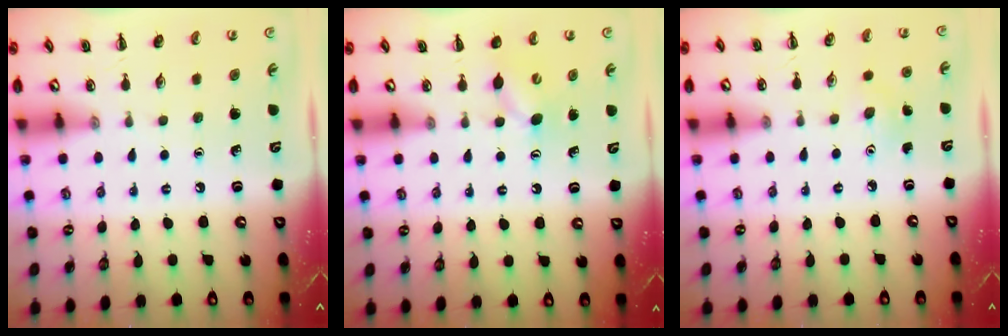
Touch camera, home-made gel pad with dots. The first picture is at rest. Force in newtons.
{"total": 5.6, "press": 5.5, "slide": 1.3}
{"total": 3.0, "press": 2.8, "slide": 0.8}